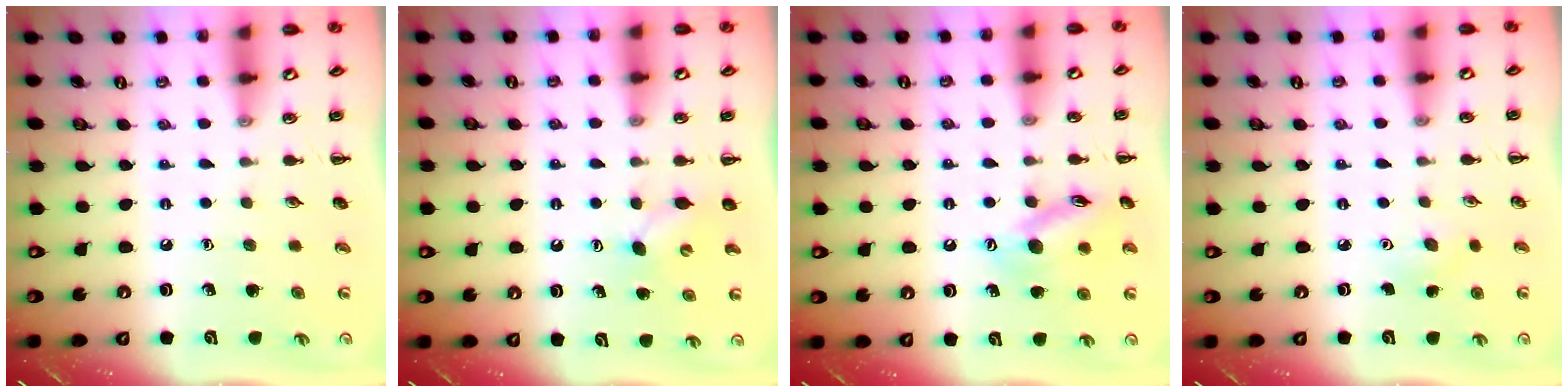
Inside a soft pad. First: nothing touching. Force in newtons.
{"total": 3.7, "press": 3.6, "slide": 0.6}
{"total": 12.5, "press": 12.3, "slide": 2.0}
{"total": 3.0, "press": 2.8, "slide": 0.8}